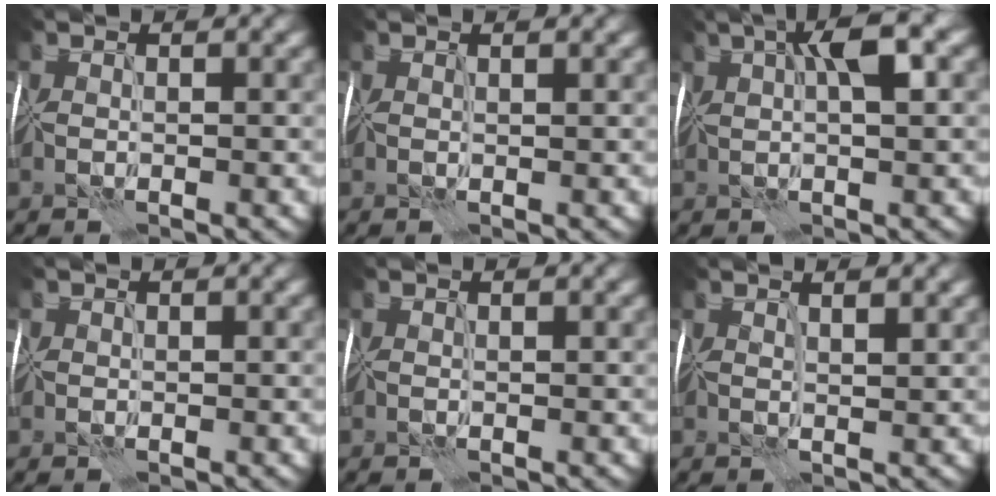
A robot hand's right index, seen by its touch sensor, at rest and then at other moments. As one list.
[{"total": 0.8, "force": [0.6, -0.1, 0.5], "torque": [-0.006, 0.004, 0.008]}, {"total": 5.2, "force": [1.9, 1.3, 4.7], "torque": [-0.081, 0.017, 0.029]}, {"total": 0.6, "force": [0.3, 0.5, -0.1], "torque": [0.007, 0.006, 0.002]}, {"total": 0.5, "force": [0.4, 0.0, 0.4], "torque": [-0.004, 0.003, 0.005]}, {"total": 2.1, "force": [1.4, 0.3, 1.6], "torque": [-0.018, 0.005, 0.019]}]